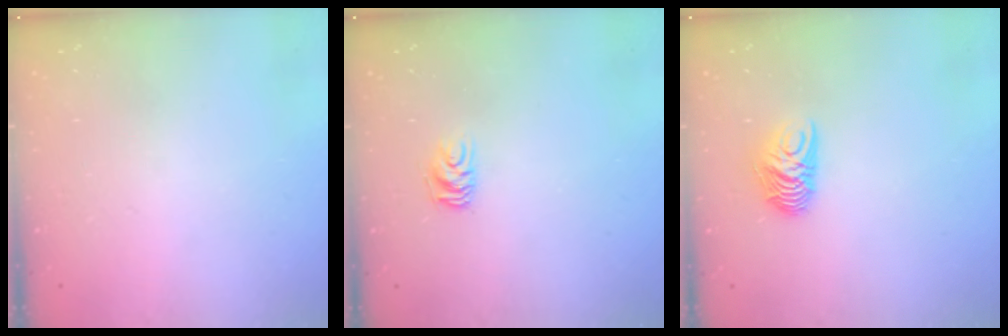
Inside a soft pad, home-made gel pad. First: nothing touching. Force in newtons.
{"total": 6.1, "press": 6.0, "slide": 0.8}
{"total": 7.5, "press": 7.5, "slide": 0.5}